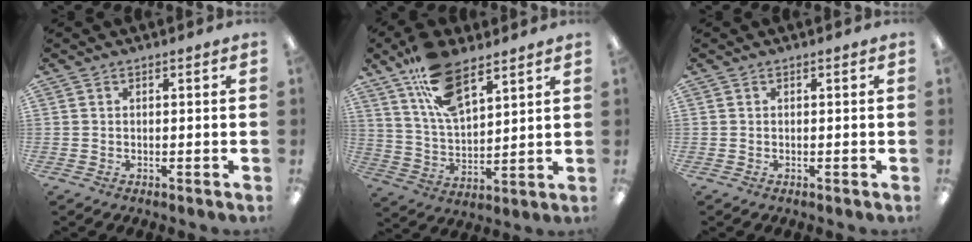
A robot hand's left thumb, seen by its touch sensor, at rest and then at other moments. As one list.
[{"total": 14.8, "force": [9.7, 6.5, 9.2], "torque": [-0.172, -0.037, 0.177]}, {"total": 0.0}]